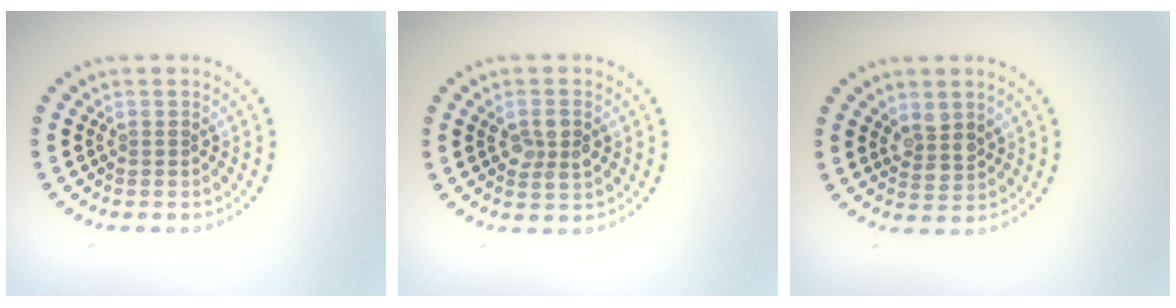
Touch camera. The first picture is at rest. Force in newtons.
{"total": 2.5, "press": 2.4, "slide": 0.4}
{"total": 2.4, "press": 2.2, "slide": 1.1}